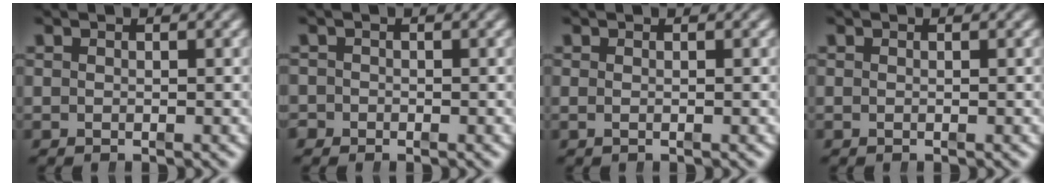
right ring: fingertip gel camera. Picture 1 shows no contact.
{"total": 1.5, "force": [-1.0, 1.1, -0.3], "torque": [0.007, -0.008, -0.017]}
{"total": 0.5, "force": [-0.1, -0.2, 0.5], "torque": [-0.007, -0.001, -0.001]}
{"total": 0.0}